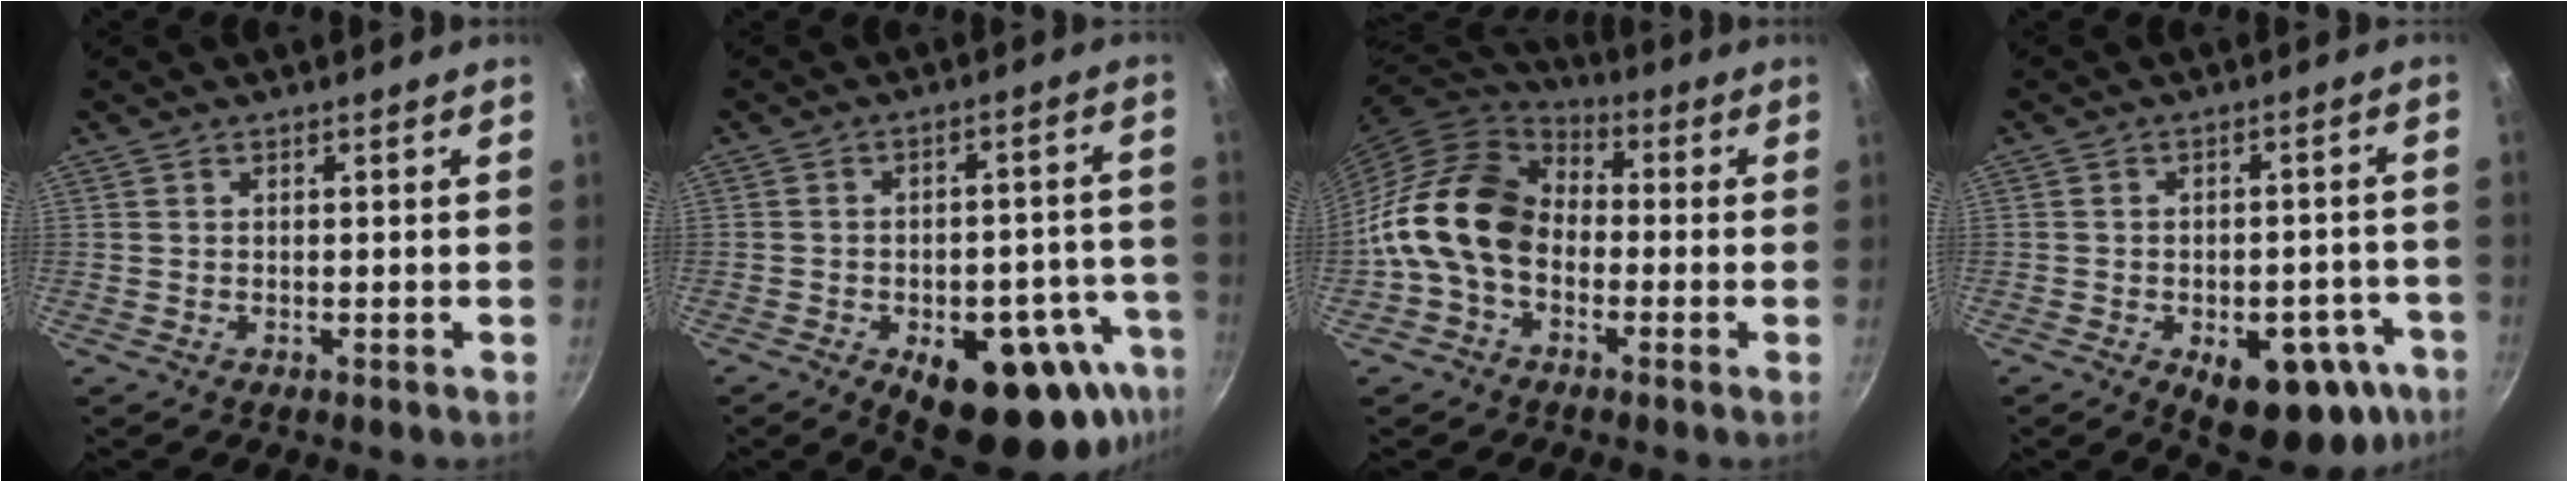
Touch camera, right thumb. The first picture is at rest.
{"total": 20.7, "force": [-10.2, 10.0, 15.0], "torque": [-0.121, 0.026, -0.125]}
{"total": 15.2, "force": [-2.3, 11.1, 10.2], "torque": [-0.154, 0.039, -0.065]}
{"total": 16.2, "force": [-7.3, 8.8, 11.4], "torque": [-0.089, 0.020, -0.085]}